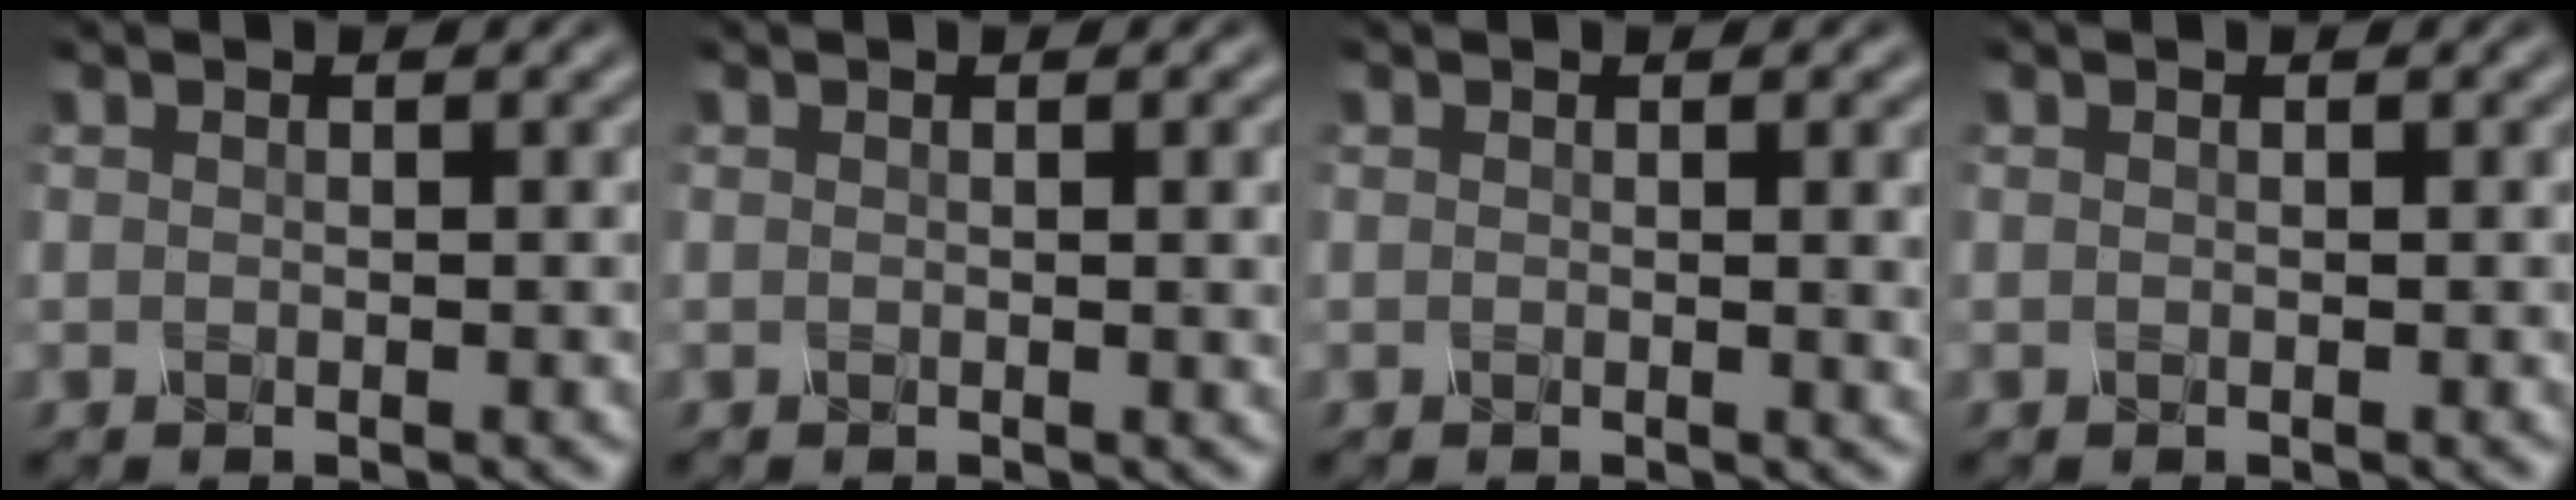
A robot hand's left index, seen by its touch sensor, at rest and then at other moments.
{"total": 2.6, "force": [0.2, 0.8, 2.5], "torque": [-0.021, 0.003, -0.001]}
{"total": 2.9, "force": [0.3, 0.9, 2.8], "torque": [-0.024, 0.001, 0.001]}
{"total": 0.0}